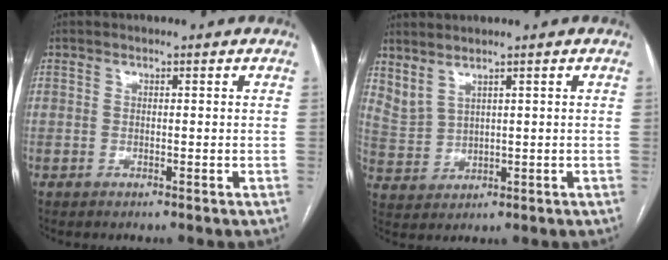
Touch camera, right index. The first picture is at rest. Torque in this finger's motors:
{"motor_torque": [0.09, 0.68, -0.01, 0.00]}